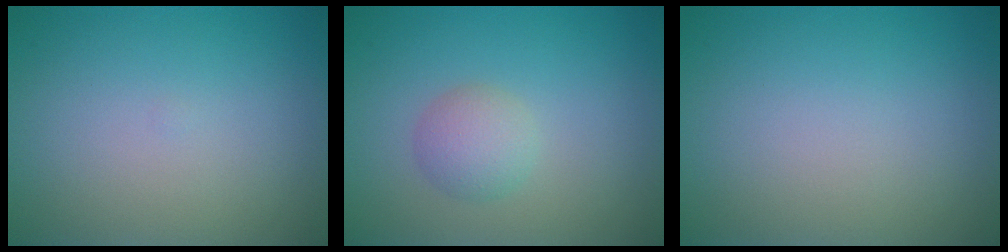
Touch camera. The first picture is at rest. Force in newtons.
{"total": 2.3, "press": 2.3, "slide": 0.1}
{"total": 0.0}